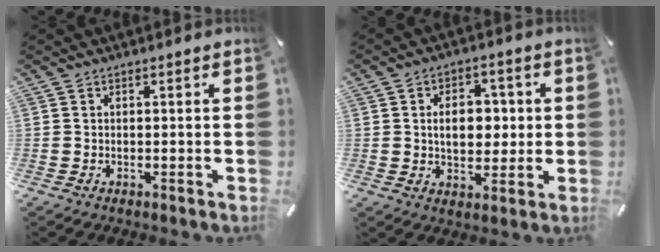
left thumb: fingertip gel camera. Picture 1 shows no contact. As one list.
[{"total": 9.2, "force": [0.8, 6.5, 6.4], "torque": [-0.090, 0.004, 0.010]}]